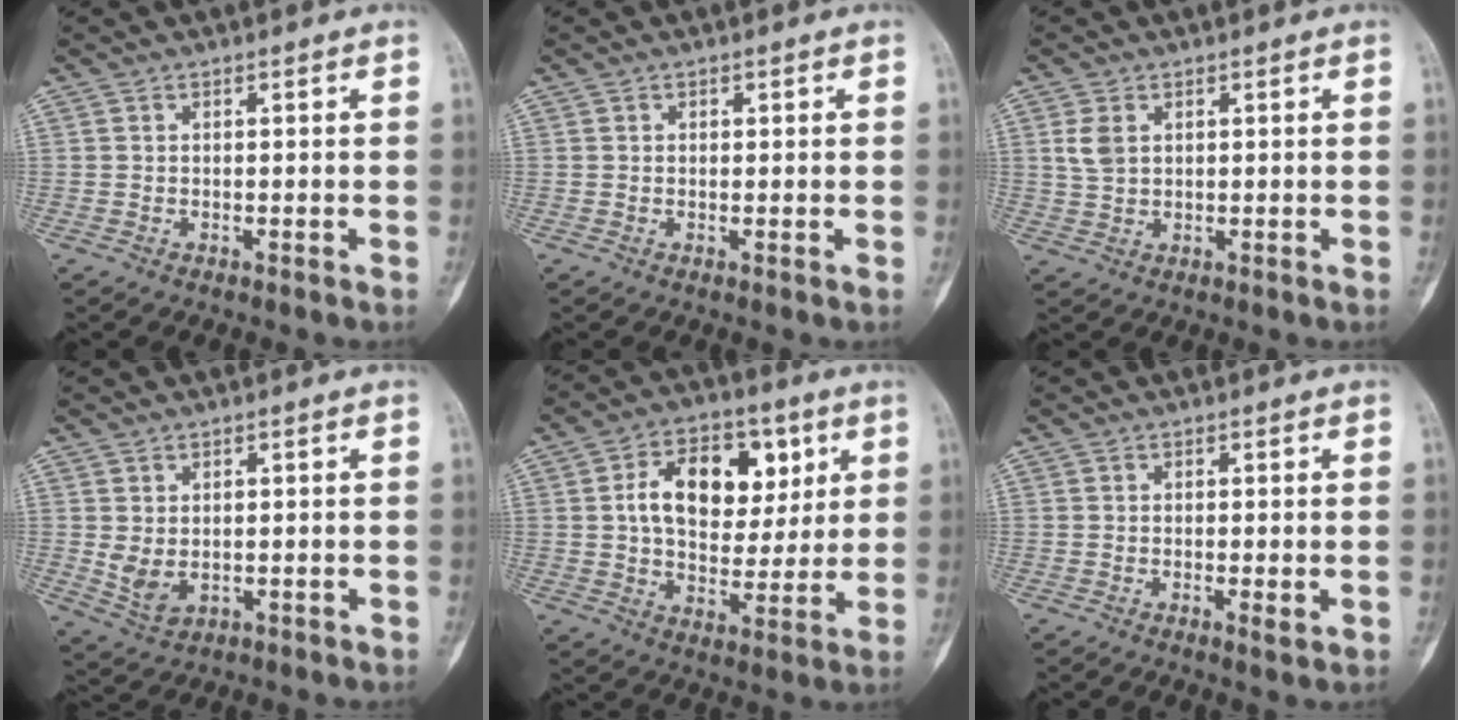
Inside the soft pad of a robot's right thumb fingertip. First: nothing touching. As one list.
[{"total": 0.5, "force": [0.2, 0.4, 0.3], "torque": [0.001, 0.000, 0.002]}, {"total": 3.6, "force": [1.2, 2.4, 2.4], "torque": [-0.048, 0.002, 0.029]}, {"total": 5.0, "force": [0.2, 3.5, 3.7], "torque": [-0.059, -0.007, 0.019]}, {"total": 16.2, "force": [4.5, 10.5, 11.5], "torque": [-0.141, -0.001, 0.072]}, {"total": 1.8, "force": [-0.3, 0.4, 1.7], "torque": [-0.028, -0.006, -0.006]}]